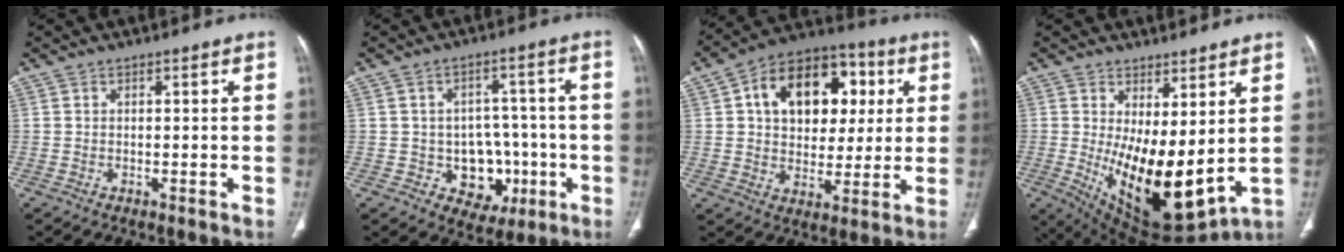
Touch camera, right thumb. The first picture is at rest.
{"total": 10.2, "force": [-2.3, 8.5, 5.2], "torque": [-0.019, 0.027, -0.015]}
{"total": 19.3, "force": [4.9, 13.5, 12.9], "torque": [-0.158, 0.013, 0.076]}
{"total": 16.8, "force": [1.1, 7.4, 15.1], "torque": [-0.237, -0.046, 0.048]}